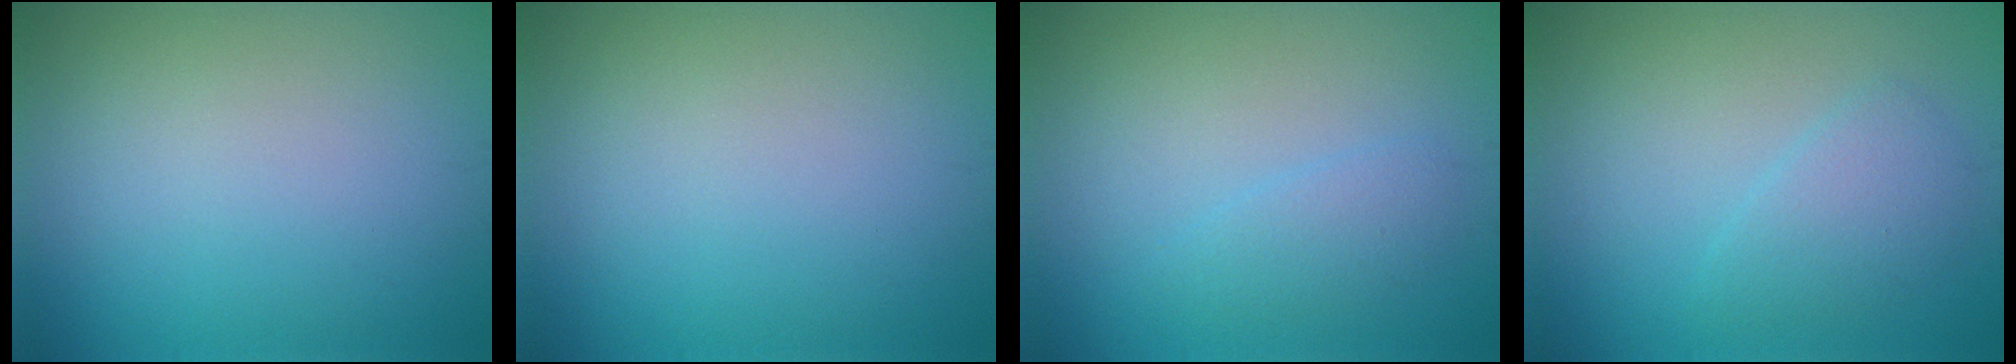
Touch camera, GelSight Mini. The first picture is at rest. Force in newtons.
{"total": 0.0}
{"total": 1.6, "press": 1.6, "slide": 0.0}
{"total": 2.3, "press": 2.3, "slide": 0.2}